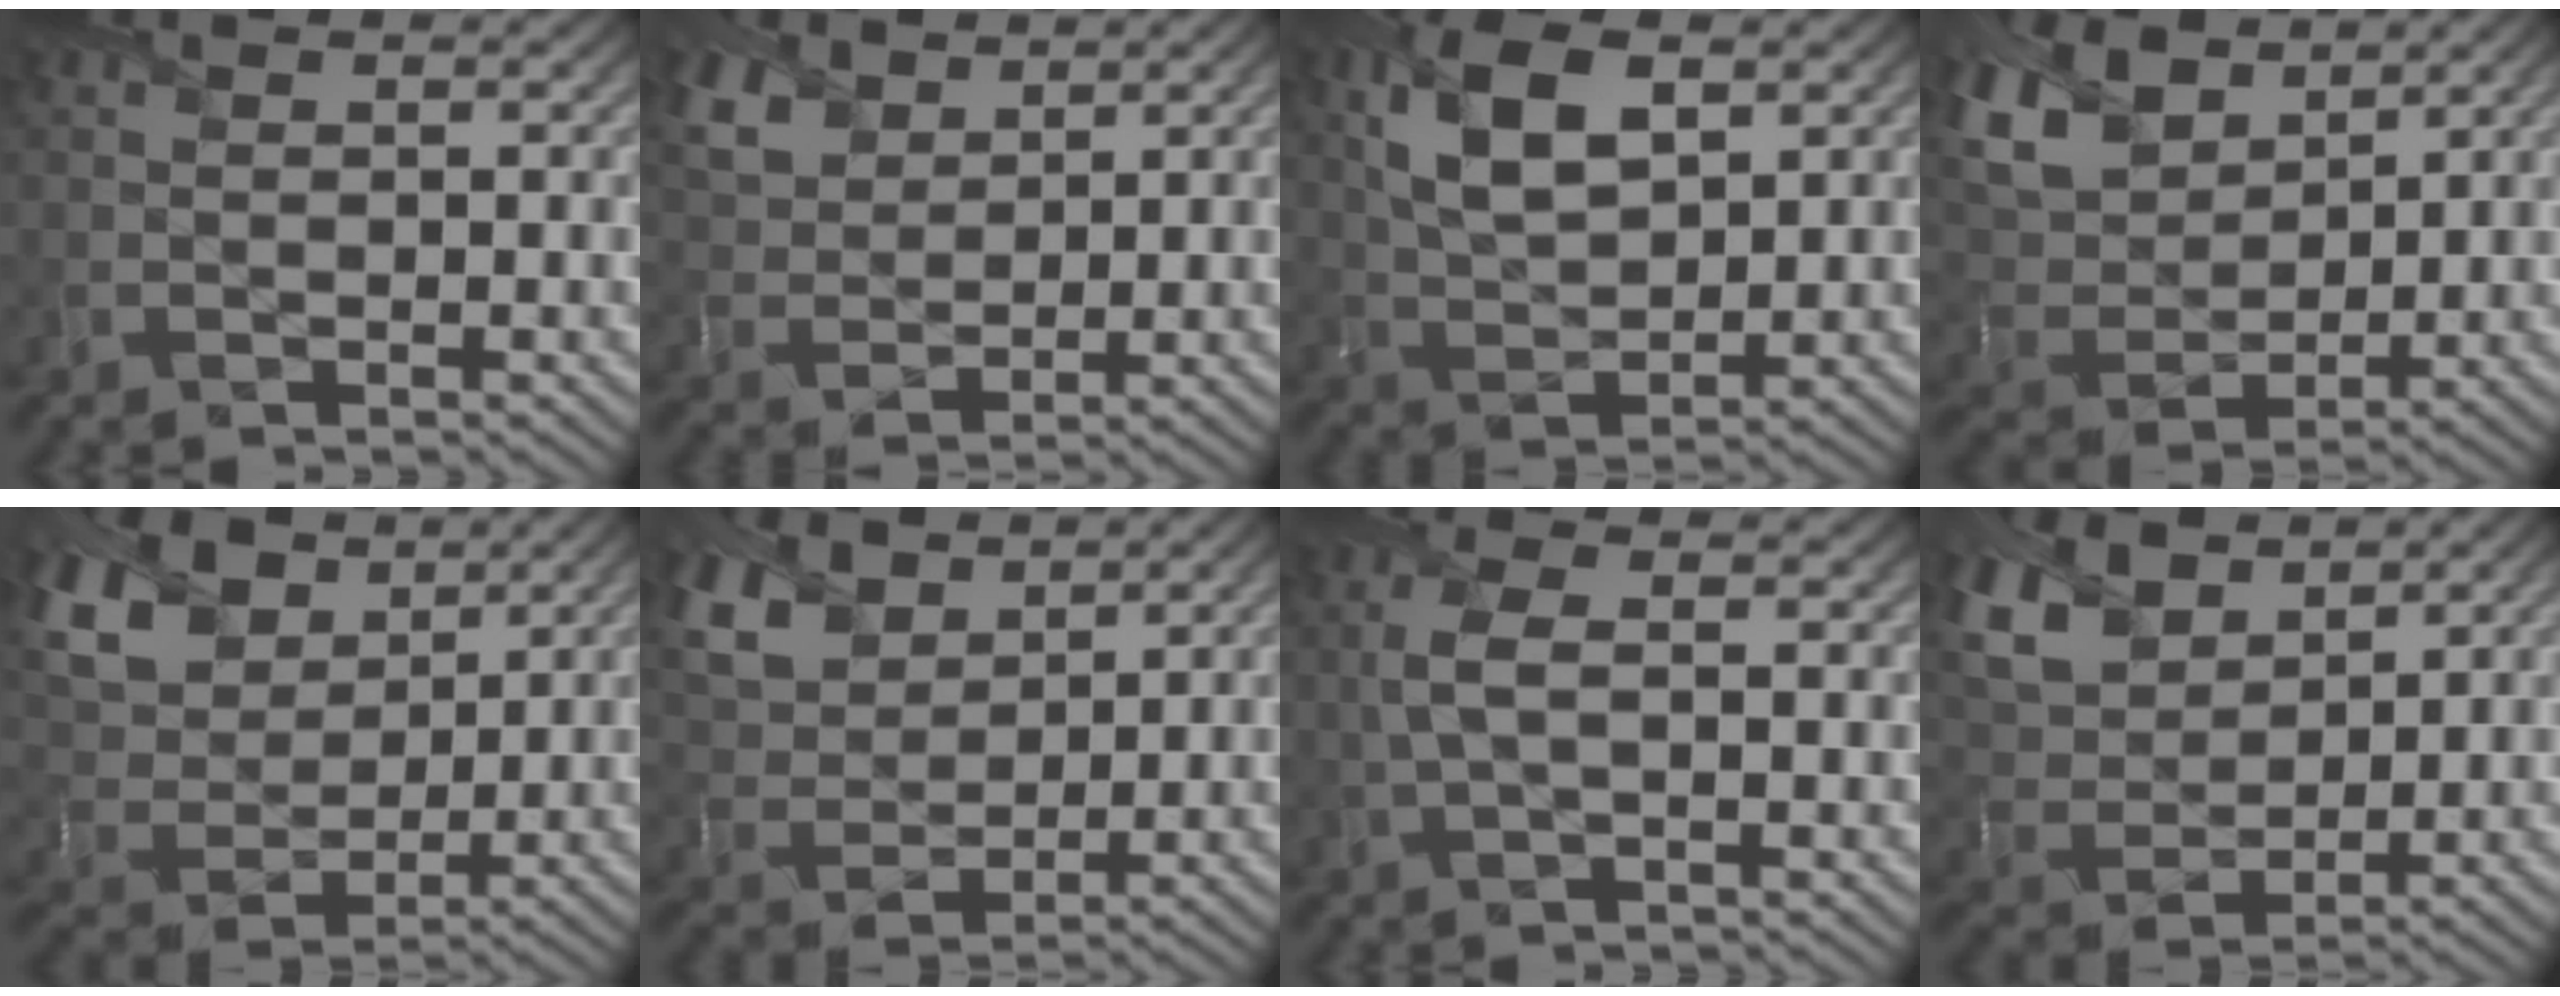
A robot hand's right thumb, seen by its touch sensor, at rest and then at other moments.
{"total": 6.5, "force": [4.0, 4.0, 3.2], "torque": [-0.103, 0.004, 0.083]}
{"total": 9.5, "force": [3.4, 4.9, 7.4], "torque": [-0.172, 0.008, 0.065]}
{"total": 13.0, "force": [6.9, 7.9, 7.7], "torque": [-0.228, 0.033, 0.125]}
{"total": 14.4, "force": [7.3, 9.4, 8.0], "torque": [-0.241, 0.037, 0.127]}
{"total": 10.3, "force": [5.9, 6.3, 5.7], "torque": [-0.175, 0.018, 0.108]}
{"total": 3.8, "force": [0.1, 1.3, 3.6], "torque": [-0.091, 0.006, -0.001]}
{"total": 11.6, "force": [6.5, 6.9, 6.6], "torque": [-0.198, 0.023, 0.121]}